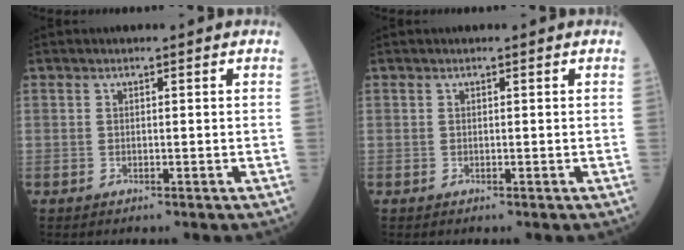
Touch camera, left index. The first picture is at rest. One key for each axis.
{"total": 0.0}